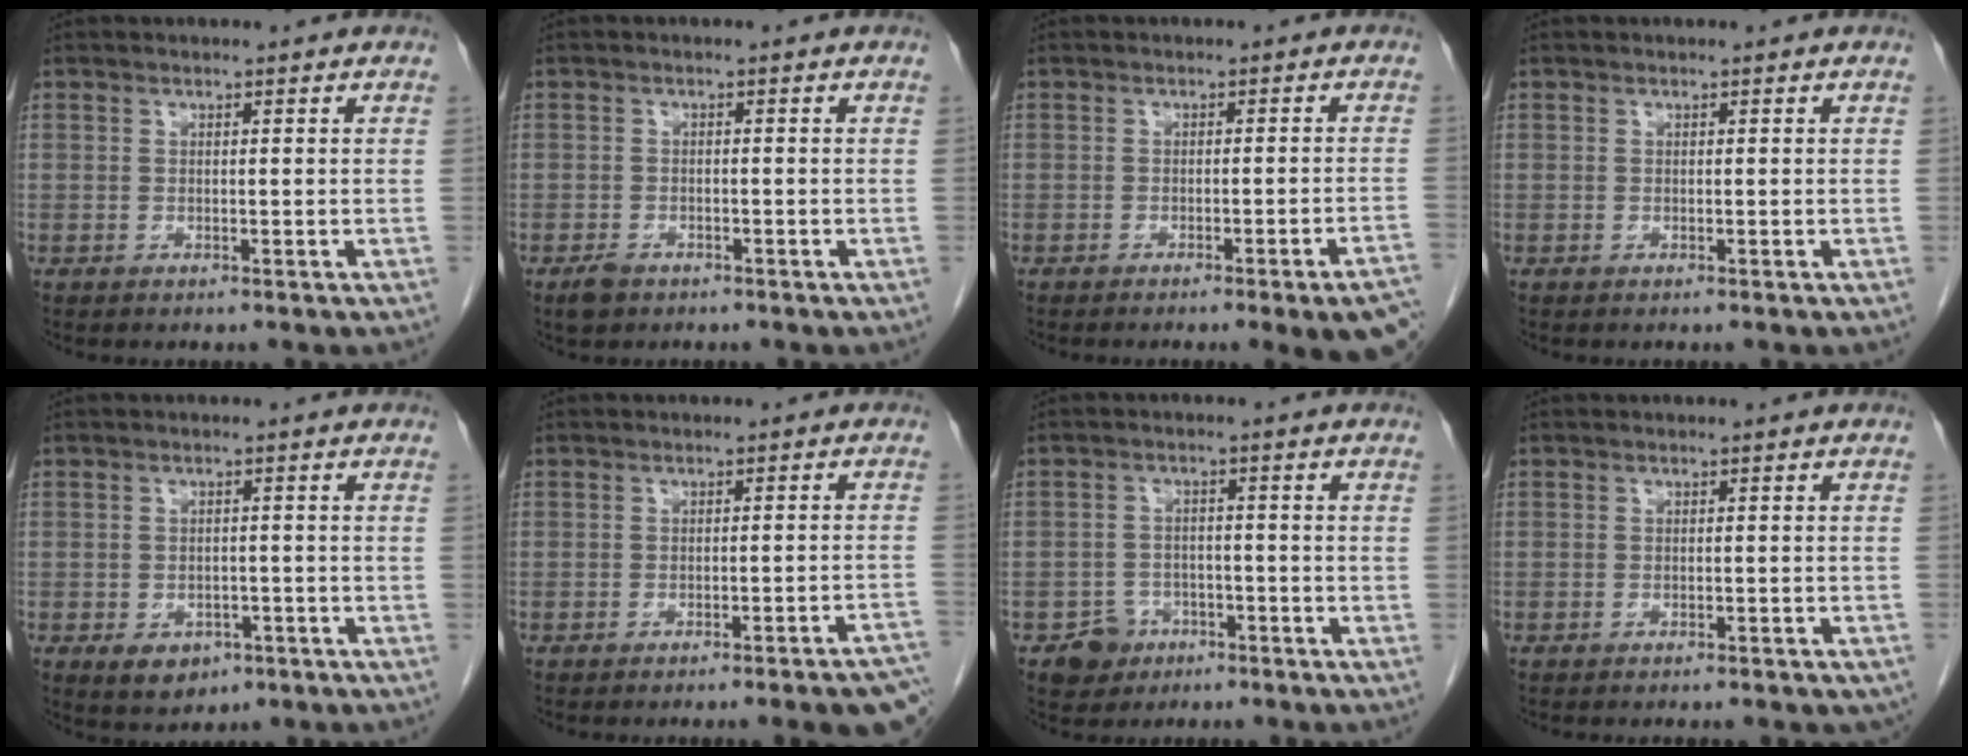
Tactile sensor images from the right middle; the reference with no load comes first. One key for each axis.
{"total": 2.2, "fx": -1.5, "fy": 1.2, "fz": 0.9, "tx": -0.023, "ty": 0.000, "tz": -0.021}
{"total": 8.9, "fx": -6.9, "fy": -0.2, "fz": 5.7, "tx": -0.045, "ty": -0.008, "tz": -0.085}
{"total": 0.0}
{"total": 4.5, "fx": -2.3, "fy": 3.1, "fz": 2.3, "tx": -0.033, "ty": 0.000, "tz": -0.022}
{"total": 9.2, "fx": -7.7, "fy": -0.6, "fz": 4.9, "tx": -0.034, "ty": -0.005, "tz": -0.092}
{"total": 4.0, "fx": -2.4, "fy": 3.2, "fz": 0.5, "tx": -0.003, "ty": 0.013, "tz": -0.035}
{"total": 5.3, "fx": -4.6, "fy": 1.2, "fz": 2.3, "tx": -0.027, "ty": -0.007, "tz": -0.049}